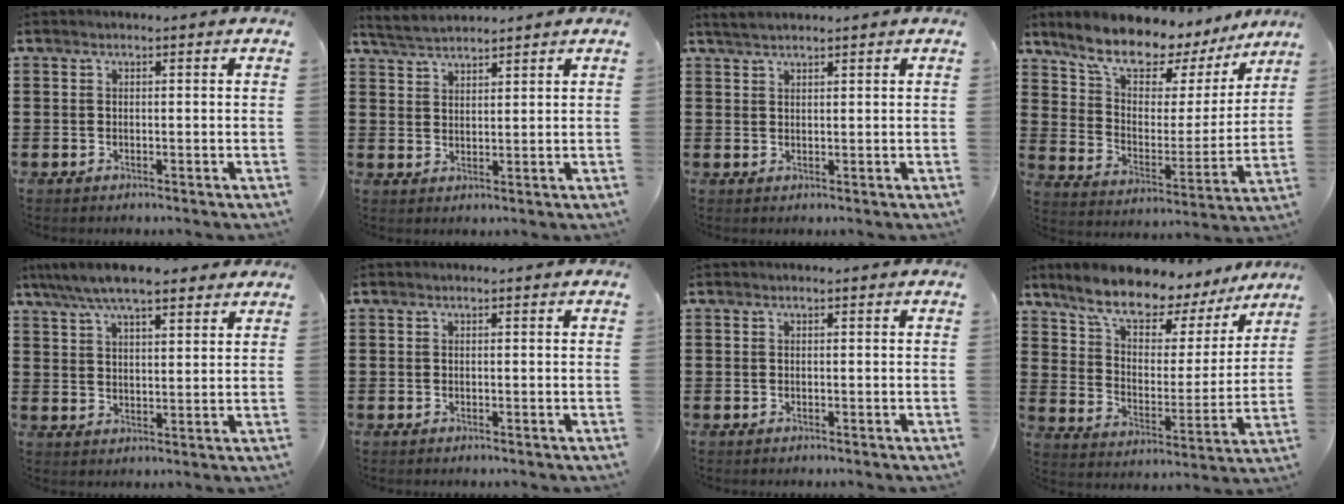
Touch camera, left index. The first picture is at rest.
{"total": 3.3, "force": [3.2, 0.4, 0.6], "torque": [-0.023, -0.006, 0.059]}
{"total": 1.7, "force": [1.6, 0.2, 0.6], "torque": [-0.016, 0.003, 0.031]}
{"total": 9.4, "force": [8.2, 3.2, 3.3], "torque": [-0.095, -0.058, 0.142]}
{"total": 7.3, "force": [6.2, 1.6, 3.5], "torque": [-0.085, -0.008, 0.113]}
{"total": 0.0}
{"total": 0.0}
{"total": 9.0, "force": [7.5, 3.0, 3.8], "torque": [-0.095, -0.049, 0.127]}